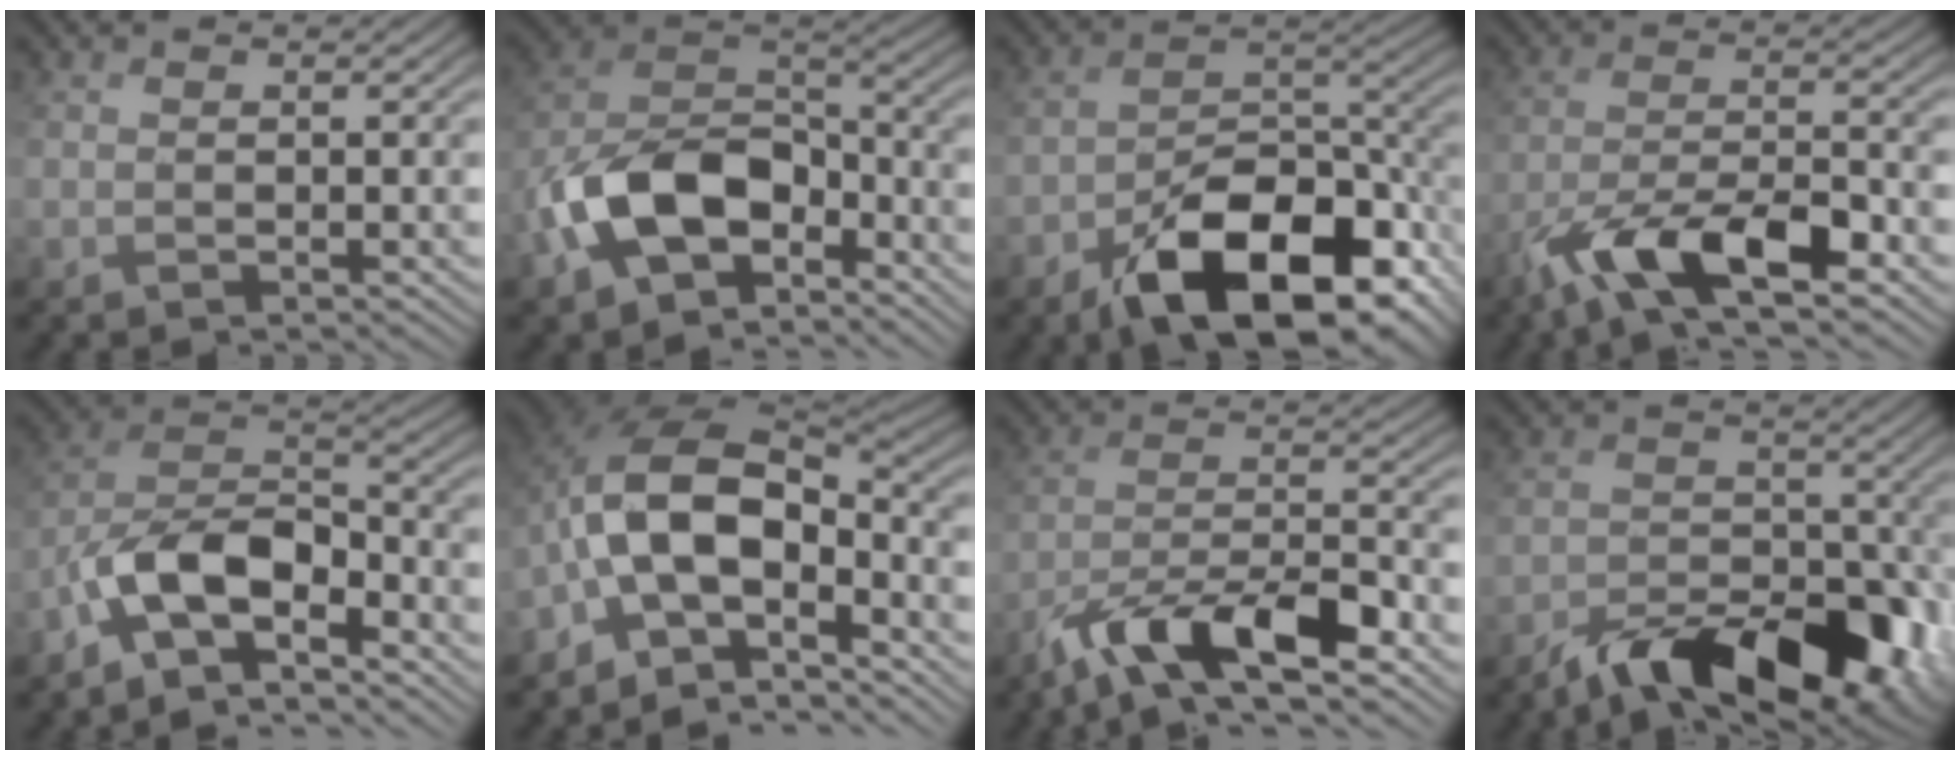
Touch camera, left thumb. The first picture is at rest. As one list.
[{"total": 11.7, "force": [-5.7, 6.7, 7.7], "torque": [-0.163, -0.001, -0.128]}, {"total": 16.2, "force": [-9.2, 7.9, 10.7], "torque": [-0.169, -0.022, -0.158]}, {"total": 10.4, "force": [-6.2, 3.0, 7.8], "torque": [-0.145, -0.001, -0.121]}, {"total": 9.5, "force": [-5.7, 3.9, 6.5], "torque": [-0.118, 0.012, -0.130]}, {"total": 13.6, "force": [-4.7, 7.0, 10.7], "torque": [-0.198, -0.003, -0.101]}, {"total": 10.7, "force": [-7.0, 2.9, 7.6], "torque": [-0.138, 0.003, -0.133]}, {"total": 11.7, "force": [-7.5, 5.5, 7.0], "torque": [-0.102, -0.023, -0.119]}]